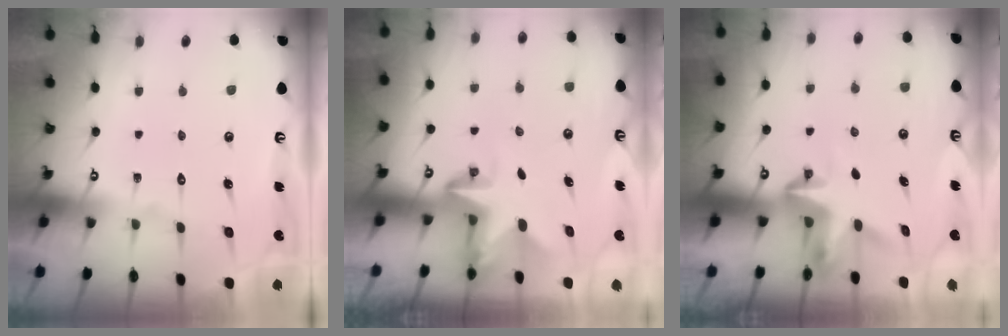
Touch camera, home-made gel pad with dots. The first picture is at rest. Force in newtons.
{"total": 3.0, "press": 3.0, "slide": 0.2}
{"total": 3.9, "press": 3.9, "slide": 0.3}